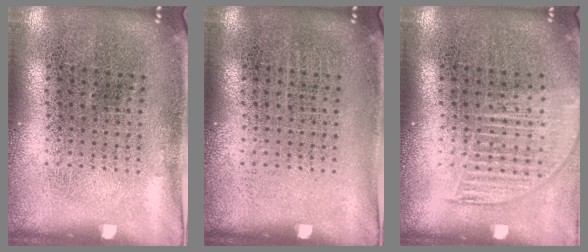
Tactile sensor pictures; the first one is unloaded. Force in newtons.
{"total": 0.0}
{"total": 1.4, "press": 1.3, "slide": 0.5}